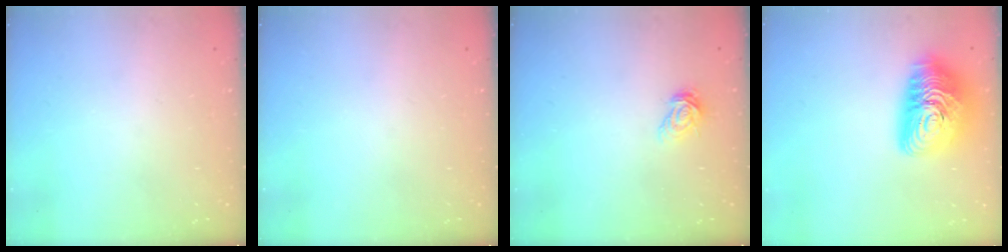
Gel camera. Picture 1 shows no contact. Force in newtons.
{"total": 0.0}
{"total": 6.8, "press": 6.8, "slide": 0.8}
{"total": 18.5, "press": 18.5, "slide": 1.1}